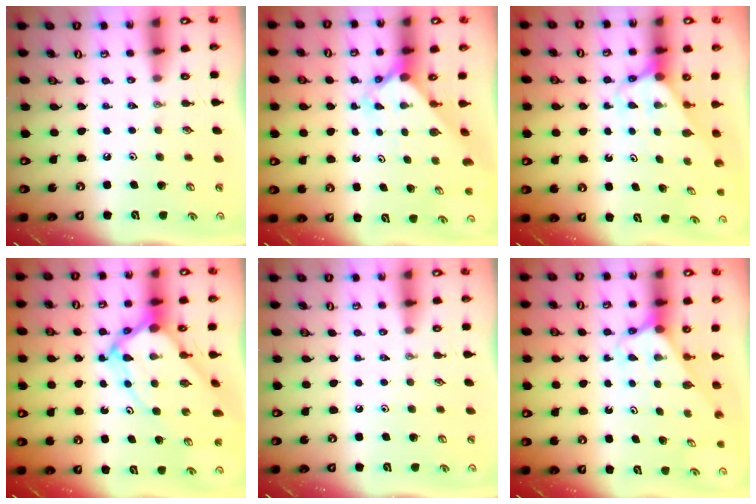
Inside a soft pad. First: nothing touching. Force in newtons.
{"total": 2.7, "press": 2.6, "slide": 0.3}
{"total": 2.6, "press": 2.6, "slide": 0.1}
{"total": 10.8, "press": 10.7, "slide": 1.1}
{"total": 0.0}
{"total": 2.5, "press": 2.5, "slide": 0.2}